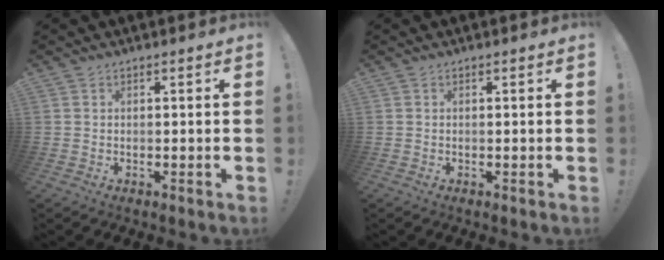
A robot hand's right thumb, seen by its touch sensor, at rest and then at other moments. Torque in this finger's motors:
{"motor_torque": [-0.11, -0.22, 0.01, 0.14, -0.05]}